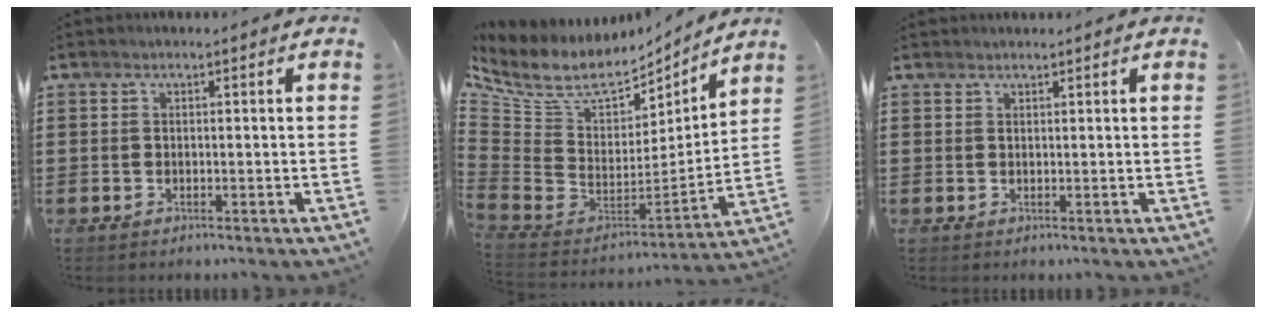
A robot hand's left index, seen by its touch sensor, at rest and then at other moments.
{"total": 8.9, "force": [5.7, 4.6, 5.0], "torque": [-0.140, -0.050, 0.097]}
{"total": 0.8, "force": [0.7, 0.1, 0.0], "torque": [-0.002, 0.000, 0.015]}